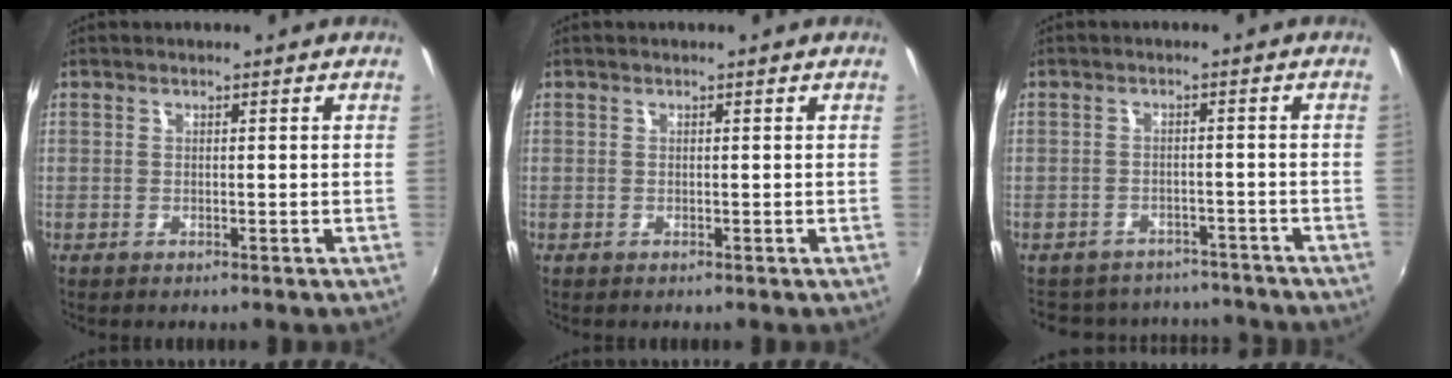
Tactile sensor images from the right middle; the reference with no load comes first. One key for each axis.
{"total": 0.0}
{"total": 12.1, "fx": -10.4, "fy": 5.4, "fz": 2.9, "tx": -0.069, "ty": 0.023, "tz": -0.131}